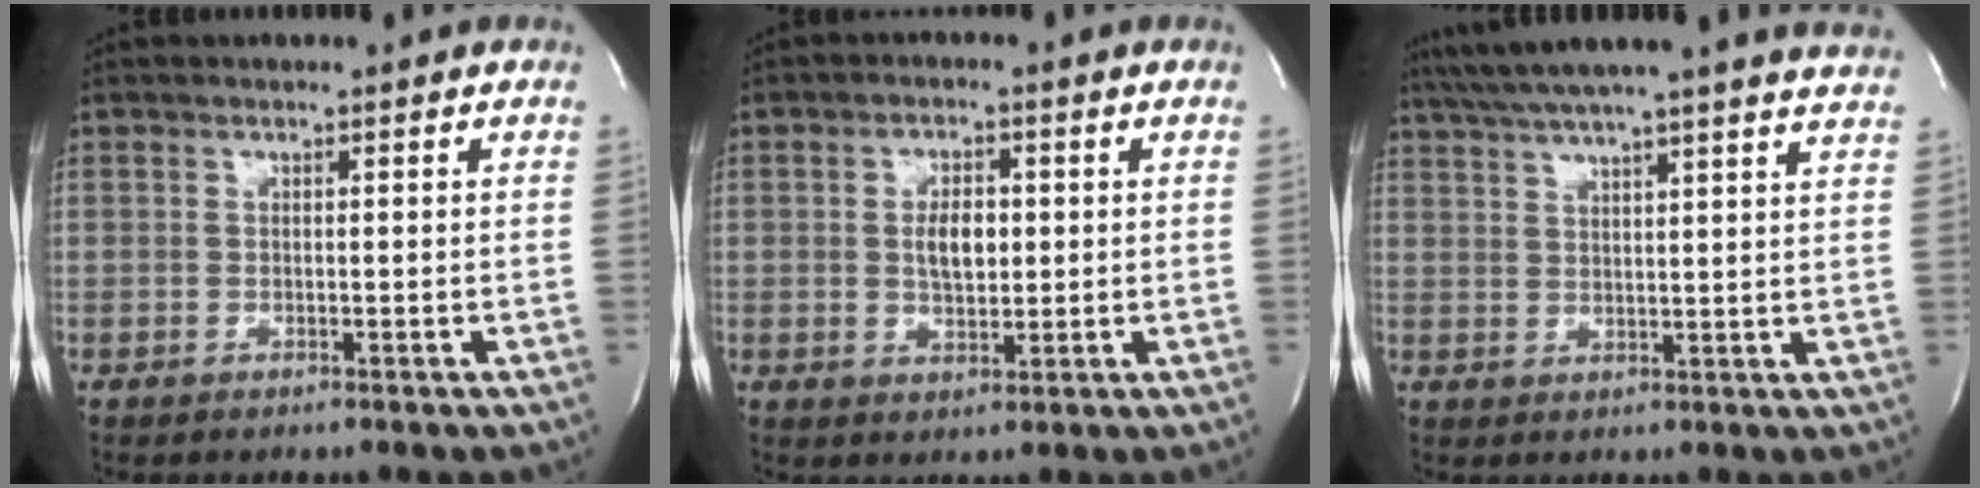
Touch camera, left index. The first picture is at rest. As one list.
[{"total": 4.7, "force": [0.4, 2.4, 4.0], "torque": [-0.073, 0.003, 0.012]}, {"total": 22.9, "force": [20.5, -0.2, 10.0], "torque": [-0.171, -0.004, 0.266]}]